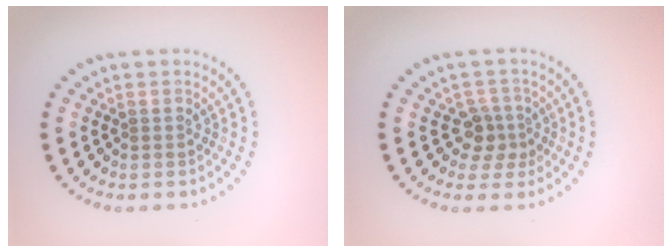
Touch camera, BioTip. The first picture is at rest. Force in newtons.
{"total": 2.3, "press": 1.8, "slide": 1.5}